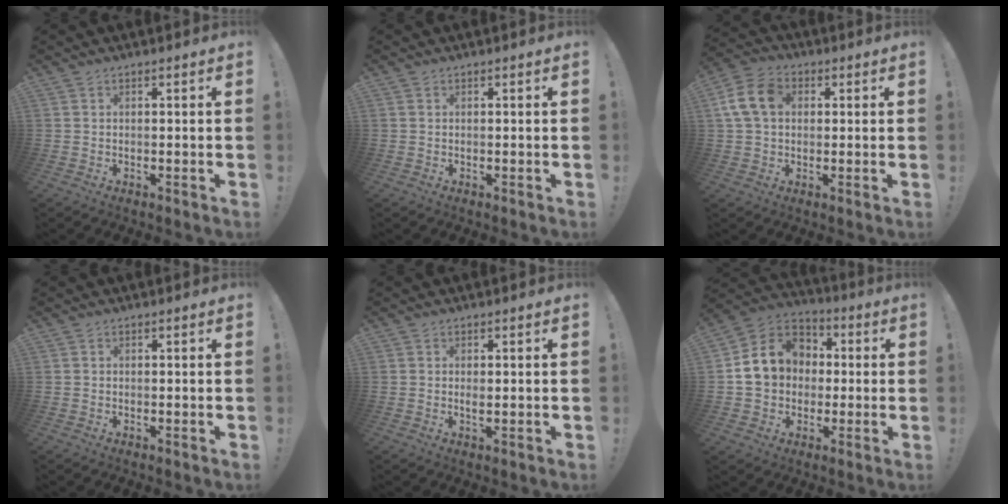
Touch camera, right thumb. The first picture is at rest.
{"total": 0.0}
{"total": 11.5, "force": [2.4, 8.5, 7.5], "torque": [-0.149, 0.014, 0.049]}
{"total": 0.0}
{"total": 1.2, "force": [0.1, 0.4, 1.1], "torque": [-0.015, -0.002, 0.001]}
{"total": 14.6, "force": [1.8, 12.3, 7.5], "torque": [-0.107, 0.009, 0.041]}